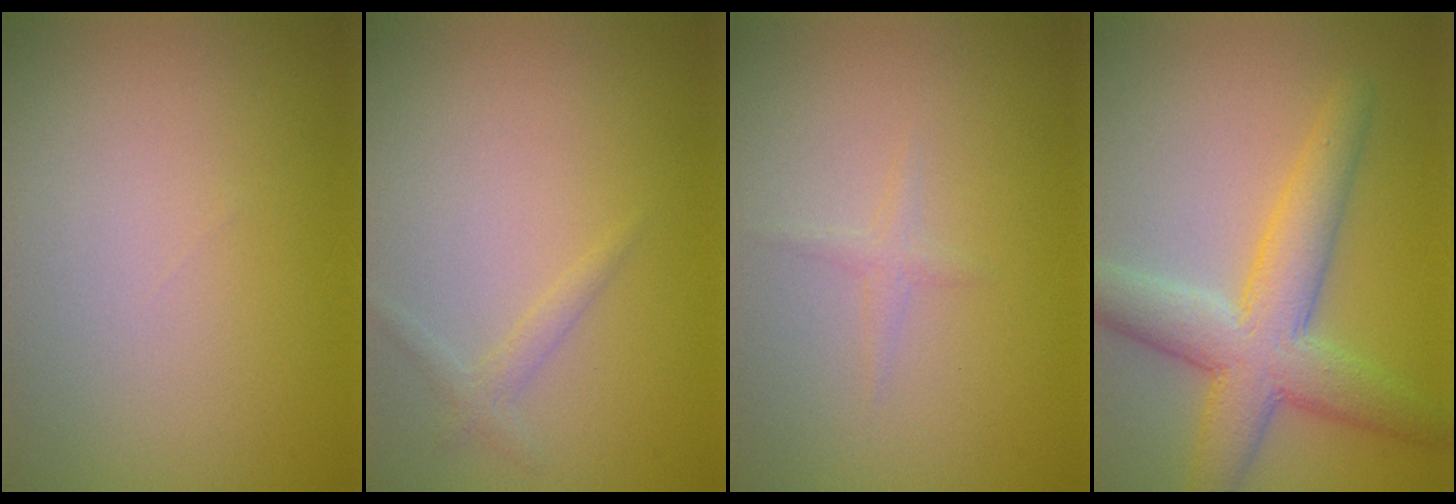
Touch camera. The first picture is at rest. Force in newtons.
{"total": 1.0, "press": 1.0, "slide": 0.2}
{"total": 0.8, "press": 0.8, "slide": 0.1}
{"total": 6.5, "press": 6.5, "slide": 0.1}